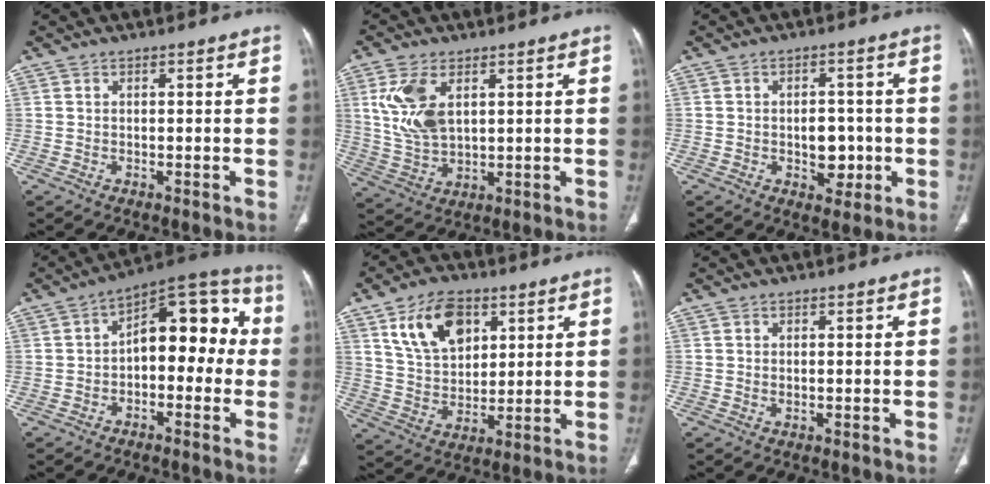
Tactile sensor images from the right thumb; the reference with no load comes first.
{"total": 10.2, "force": [3.4, 5.6, 7.8], "torque": [-0.164, -0.009, 0.076]}
{"total": 5.9, "force": [-1.3, 4.1, 4.1], "torque": [-0.027, 0.010, -0.012]}
{"total": 14.7, "force": [-0.1, 8.2, 12.1], "torque": [-0.119, 0.053, -0.016]}
{"total": 13.1, "force": [6.1, 8.2, 8.2], "torque": [-0.116, -0.022, 0.119]}
{"total": 0.5, "force": [0.1, 0.2, 0.5], "torque": [-0.015, -0.004, 0.003]}